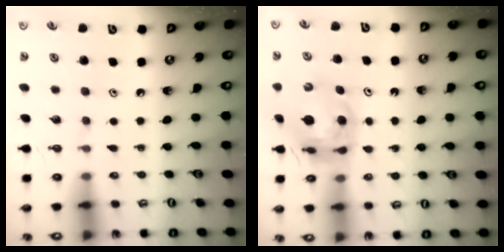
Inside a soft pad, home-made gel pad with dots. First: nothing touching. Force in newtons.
{"total": 10.3, "press": 10.2, "slide": 1.2}